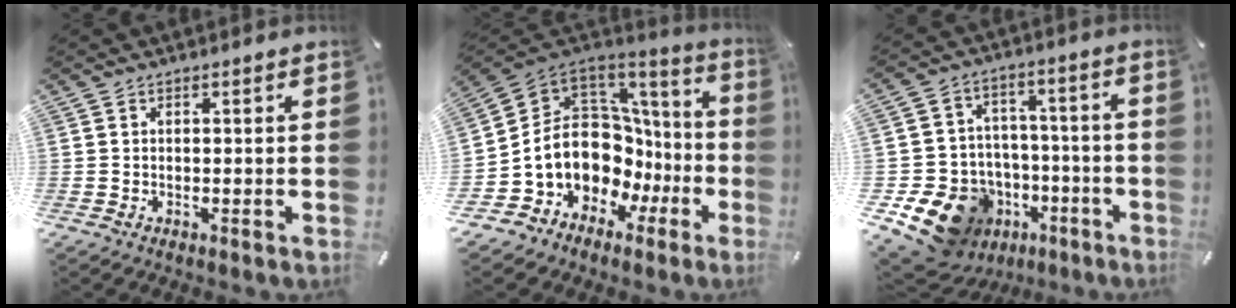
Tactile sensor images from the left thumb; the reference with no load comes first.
{"total": 15.4, "force": [0.1, 12.9, 8.4], "torque": [-0.174, -0.049, 0.020]}
{"total": 15.1, "force": [-7.9, 11.9, 5.0], "torque": [-0.083, 0.051, -0.115]}